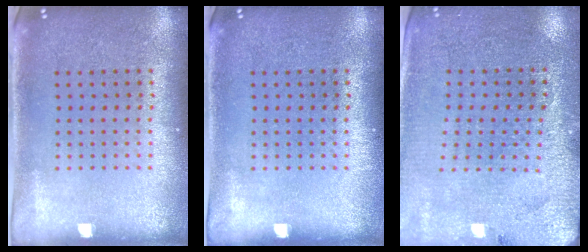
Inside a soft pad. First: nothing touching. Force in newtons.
{"total": 0.0}
{"total": 2.9, "press": 2.8, "slide": 0.4}